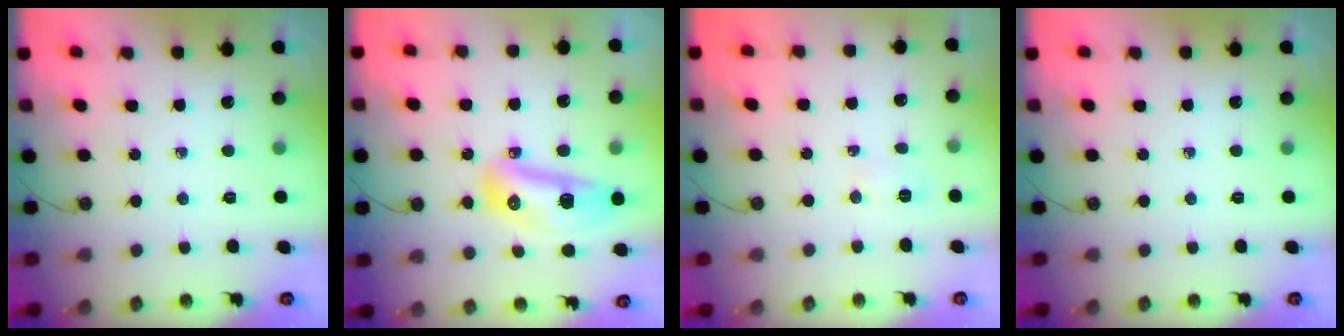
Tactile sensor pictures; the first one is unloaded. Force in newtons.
{"total": 14.1, "press": 13.6, "slide": 3.7}
{"total": 2.6, "press": 2.5, "slide": 0.8}
{"total": 0.0}